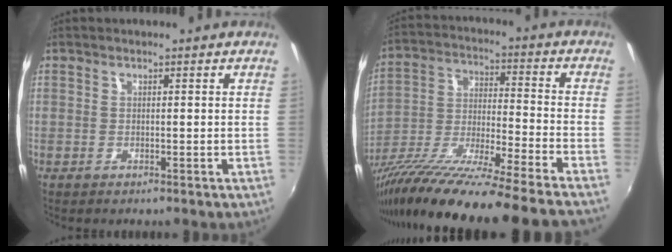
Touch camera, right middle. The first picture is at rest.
{"total": 25.1, "force": [-21.0, -1.7, 13.7], "torque": [-0.220, -0.064, -0.348]}